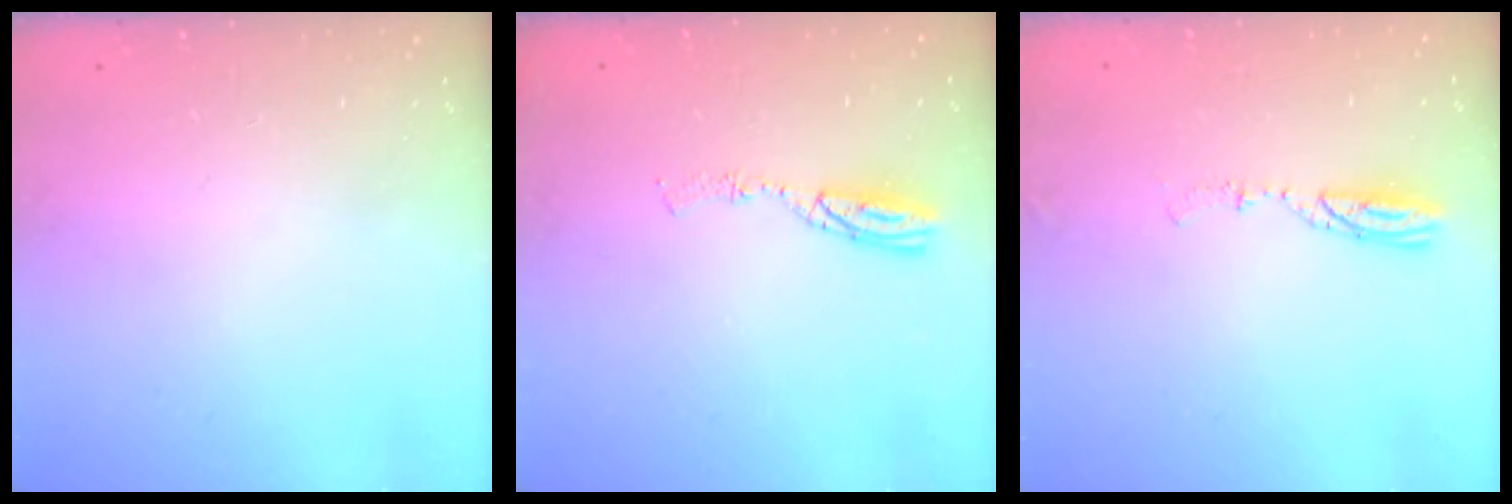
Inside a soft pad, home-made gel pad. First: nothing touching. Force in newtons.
{"total": 5.0, "press": 5.0, "slide": 0.2}
{"total": 4.5, "press": 4.3, "slide": 1.0}